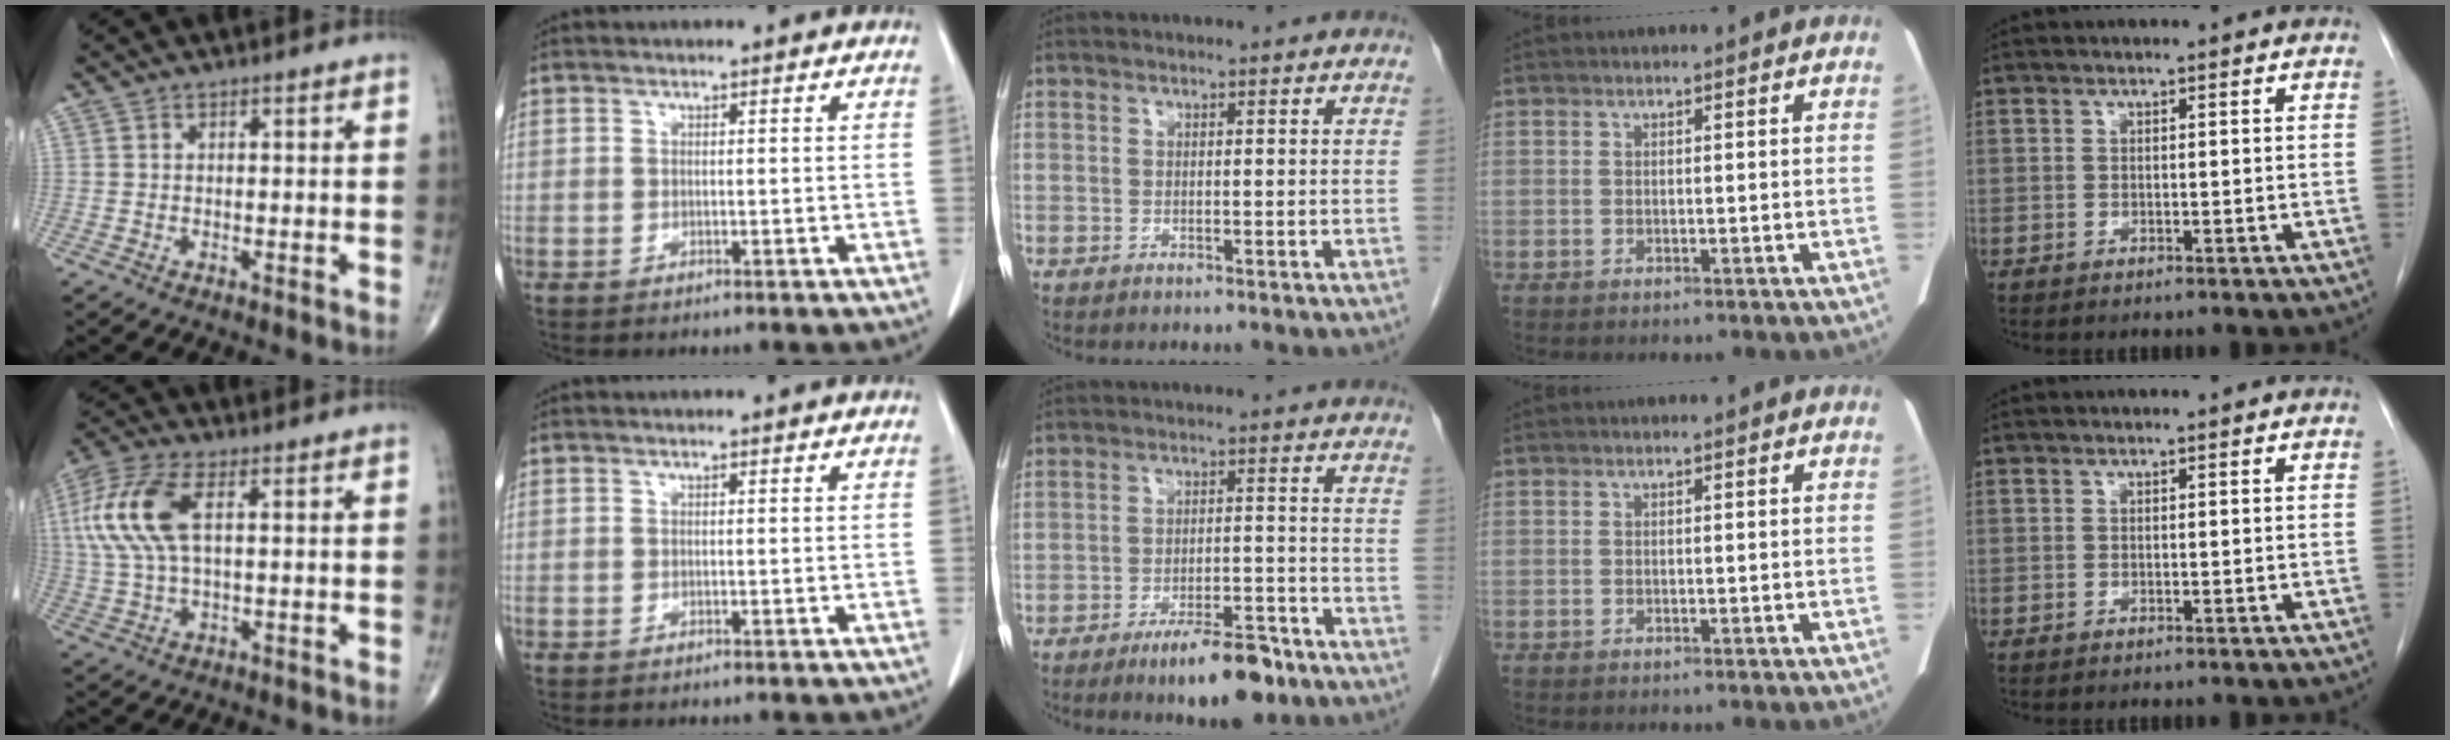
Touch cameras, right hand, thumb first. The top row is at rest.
{"thumb": {"total": 13.1, "force": [3.1, 5.9, 11.3], "torque": [-0.272, 0.014, 0.061]}, "middle": {"total": 8.7, "force": [-6.1, 2.2, 5.9], "torque": [-0.083, -0.003, -0.093]}}